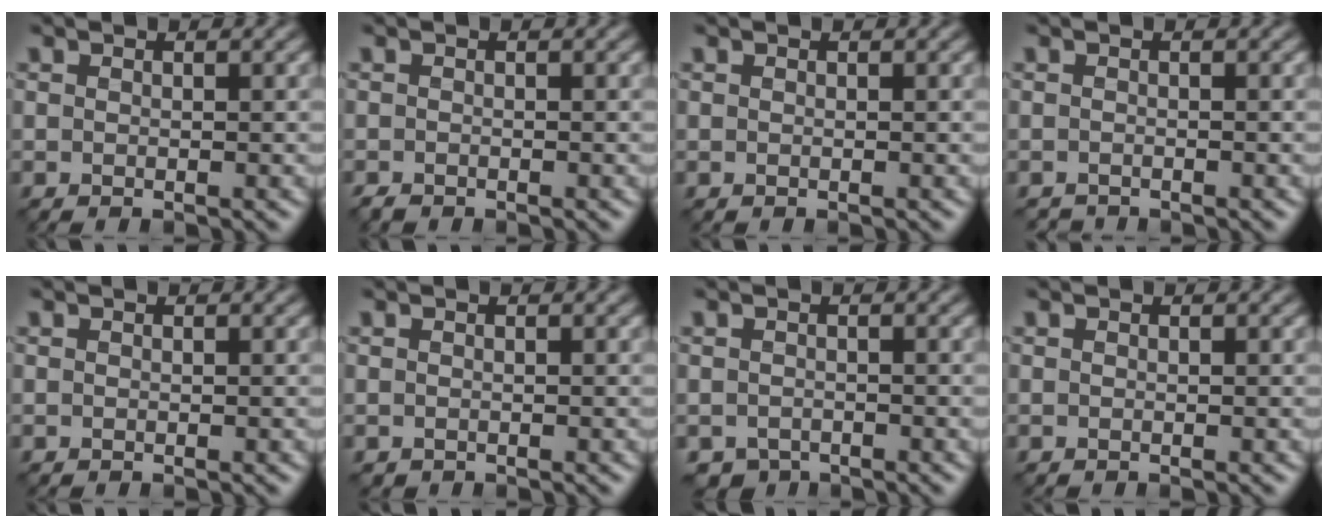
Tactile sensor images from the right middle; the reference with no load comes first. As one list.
[{"total": 0.6, "force": [-0.5, 0.2, 0.1], "torque": [0.001, -0.003, -0.010]}, {"total": 0.0}, {"total": 0.9, "force": [-0.9, 0.0, -0.2], "torque": [0.005, -0.005, -0.019]}, {"total": 0.0}, {"total": 0.0}, {"total": 1.4, "force": [-1.1, 0.8, 0.2], "torque": [0.001, -0.004, -0.023]}, {"total": 0.0}]